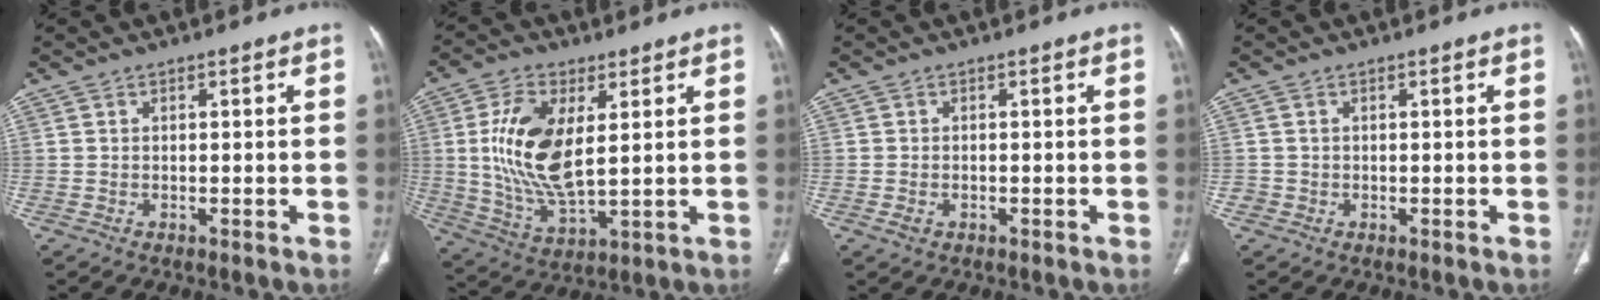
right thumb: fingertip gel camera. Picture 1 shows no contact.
{"total": 14.8, "force": [2.7, 6.9, 12.8], "torque": [-0.255, -0.019, 0.060]}
{"total": 1.7, "force": [-0.6, 1.2, 1.0], "torque": [-0.024, 0.006, -0.007]}
{"total": 1.0, "force": [-0.3, 0.9, 0.1], "torque": [0.003, 0.005, -0.007]}